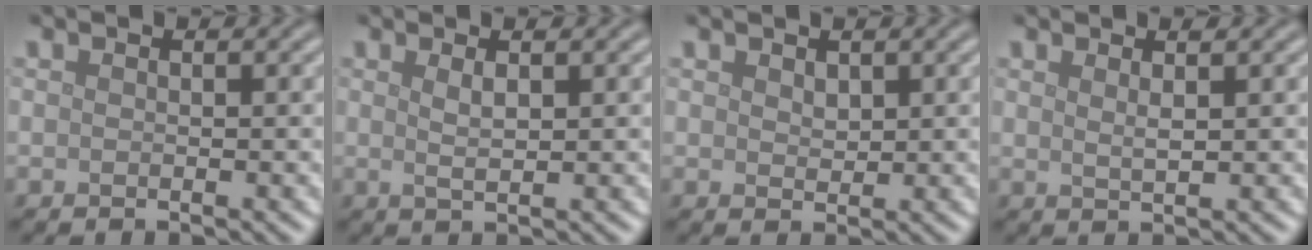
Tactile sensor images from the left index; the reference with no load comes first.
{"total": 1.6, "force": [0.7, 0.4, 1.4], "torque": [-0.022, -0.001, 0.011]}
{"total": 1.1, "force": [0.7, 0.7, 0.5], "torque": [-0.010, -0.001, 0.017]}
{"total": 1.4, "force": [0.9, 0.4, 1.0], "torque": [-0.014, -0.001, 0.013]}